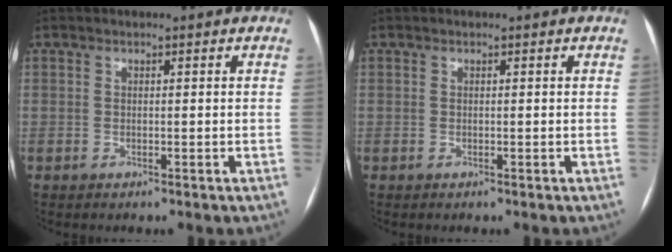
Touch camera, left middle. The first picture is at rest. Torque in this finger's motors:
{"motor_torque": [-0.01, 0.29, 0.00, -0.06]}